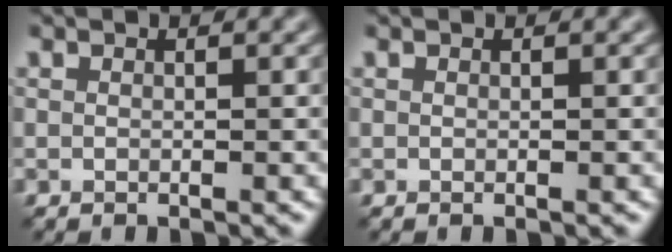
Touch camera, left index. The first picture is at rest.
{"total": 0.0}